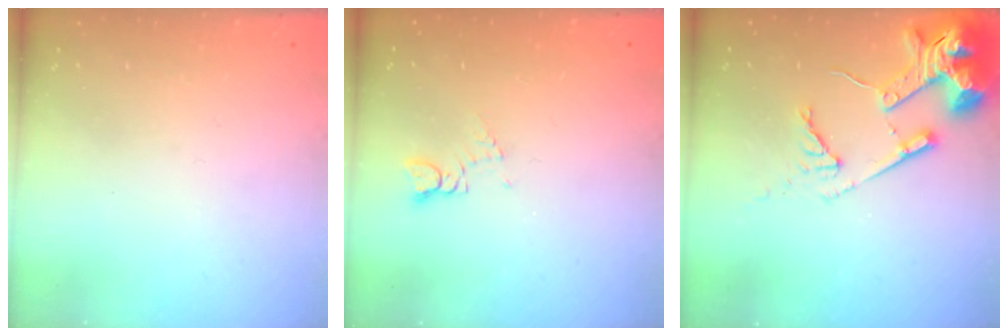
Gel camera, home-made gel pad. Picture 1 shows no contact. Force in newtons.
{"total": 1.7, "press": 1.6, "slide": 0.3}
{"total": 14.8, "press": 14.7, "slide": 1.8}